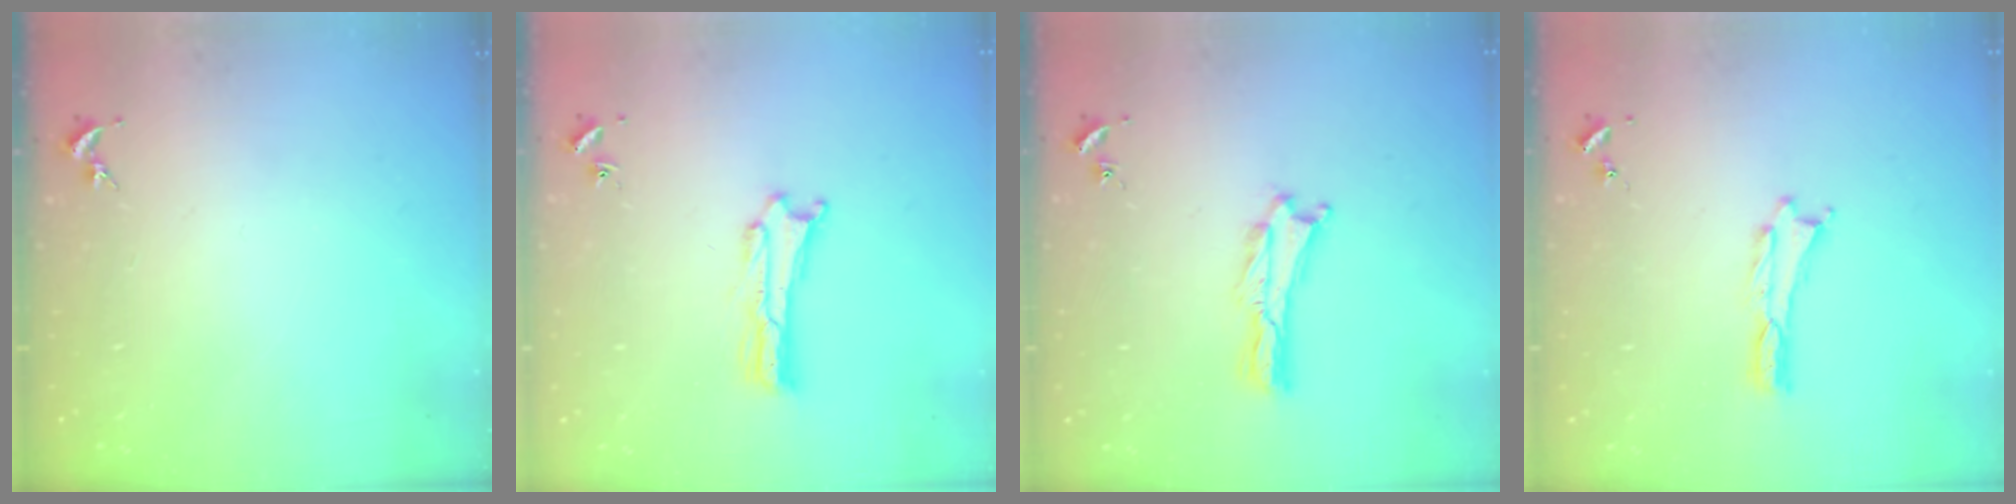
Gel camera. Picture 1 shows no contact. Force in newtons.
{"total": 0.9, "press": 0.9, "slide": 0.2}
{"total": 0.6, "press": 0.5, "slide": 0.2}
{"total": 0.0}